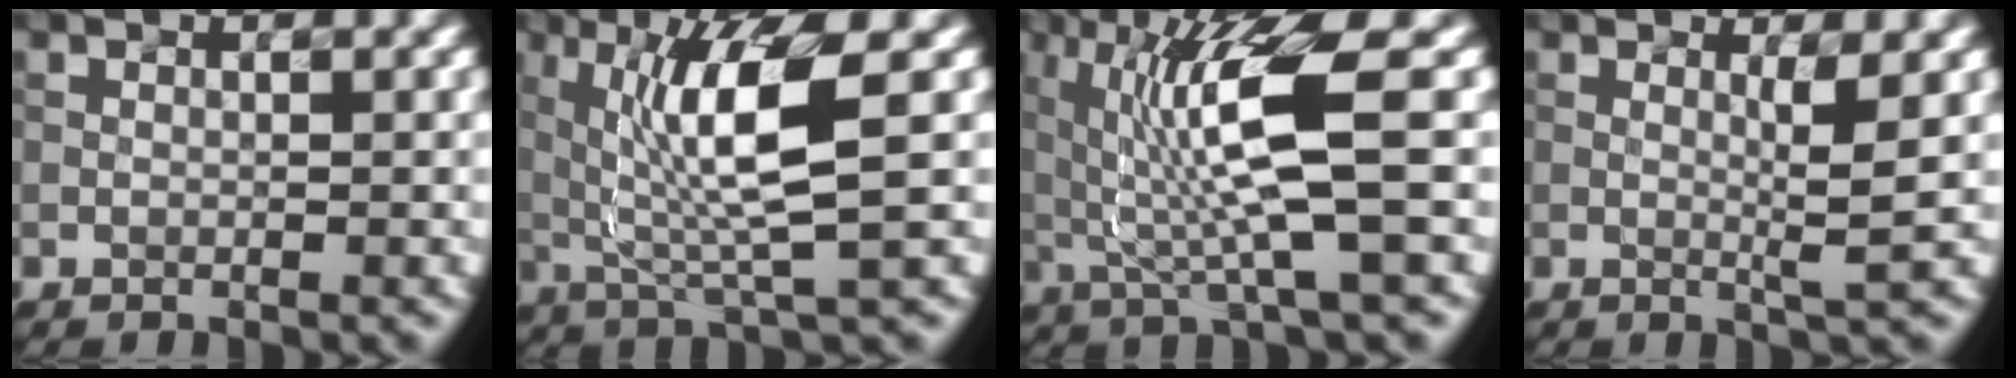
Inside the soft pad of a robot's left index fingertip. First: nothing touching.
{"total": 7.3, "force": [1.3, 1.3, 7.1], "torque": [-0.122, -0.004, 0.035]}
{"total": 8.2, "force": [0.8, 1.2, 8.1], "torque": [-0.139, -0.010, 0.030]}
{"total": 2.3, "force": [0.3, 0.1, 2.3], "torque": [-0.040, -0.005, 0.009]}